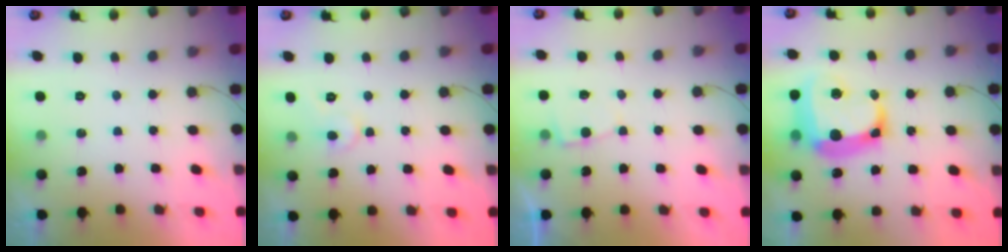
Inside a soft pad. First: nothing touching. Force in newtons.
{"total": 5.2, "press": 5.1, "slide": 0.5}
{"total": 2.6, "press": 2.6, "slide": 0.3}
{"total": 18.5, "press": 18.2, "slide": 3.1}